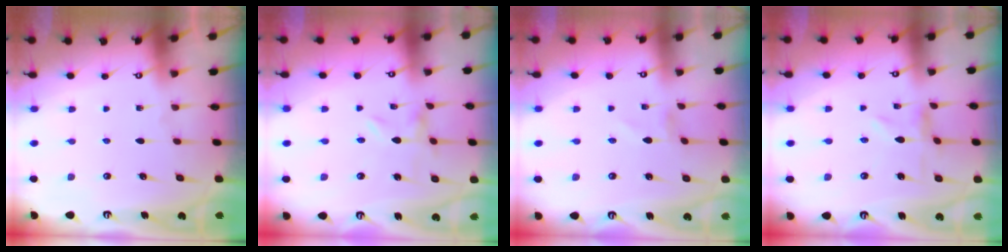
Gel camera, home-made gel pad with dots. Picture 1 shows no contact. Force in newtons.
{"total": 0.0}
{"total": 1.4, "press": 1.4, "slide": 0.1}
{"total": 1.2, "press": 1.1, "slide": 0.3}